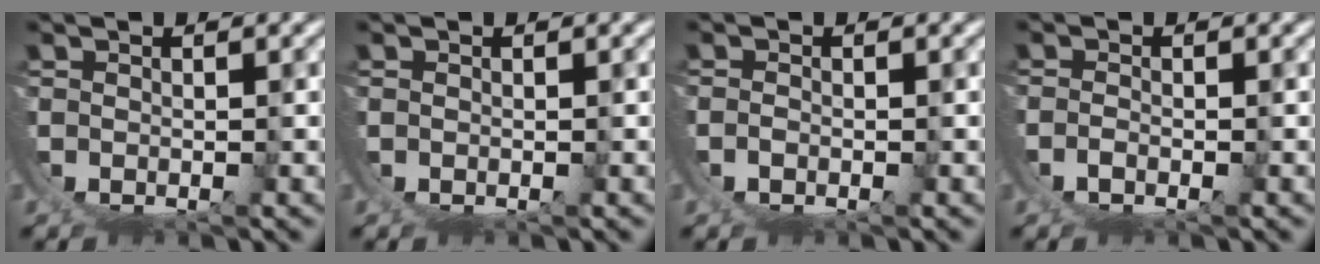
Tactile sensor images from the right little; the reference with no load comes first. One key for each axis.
{"total": 0.0}
{"total": 1.5, "fx": 0.2, "fy": 1.3, "fz": 0.8, "tx": -0.025, "ty": -0.002, "tz": 0.002}
{"total": 1.9, "fx": 0.1, "fy": 1.4, "fz": 1.3, "tx": -0.037, "ty": -0.007, "tz": 0.004}